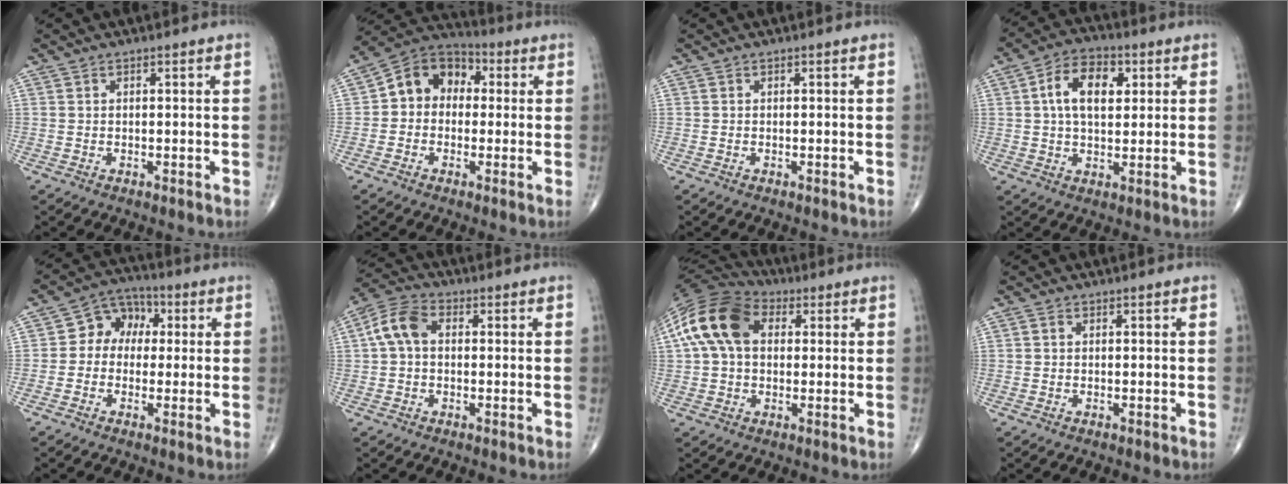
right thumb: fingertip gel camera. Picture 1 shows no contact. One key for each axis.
{"total": 10.5, "fx": 0.8, "fy": 8.4, "fz": 6.2, "tx": -0.071, "ty": 0.036, "tz": -0.004}
{"total": 0.0}
{"total": 10.6, "fx": 2.6, "fy": 6.4, "fz": 8.1, "tx": -0.119, "ty": 0.007, "tz": 0.037}
{"total": 8.1, "fx": 0.8, "fy": 6.5, "fz": 4.8, "tx": -0.042, "ty": 0.026, "tz": 0.000}
{"total": 7.2, "fx": 0.7, "fy": 4.8, "fz": 5.3, "tx": -0.105, "ty": 0.025, "tz": 0.005}
{"total": 15.1, "fx": 3.2, "fy": 10.2, "fz": 10.7, "tx": -0.208, "ty": 0.033, "tz": 0.049}
{"total": 0.6, "fx": 0.0, "fy": 0.5, "fz": 0.3, "tx": -0.004, "ty": 0.001, "tz": -0.002}